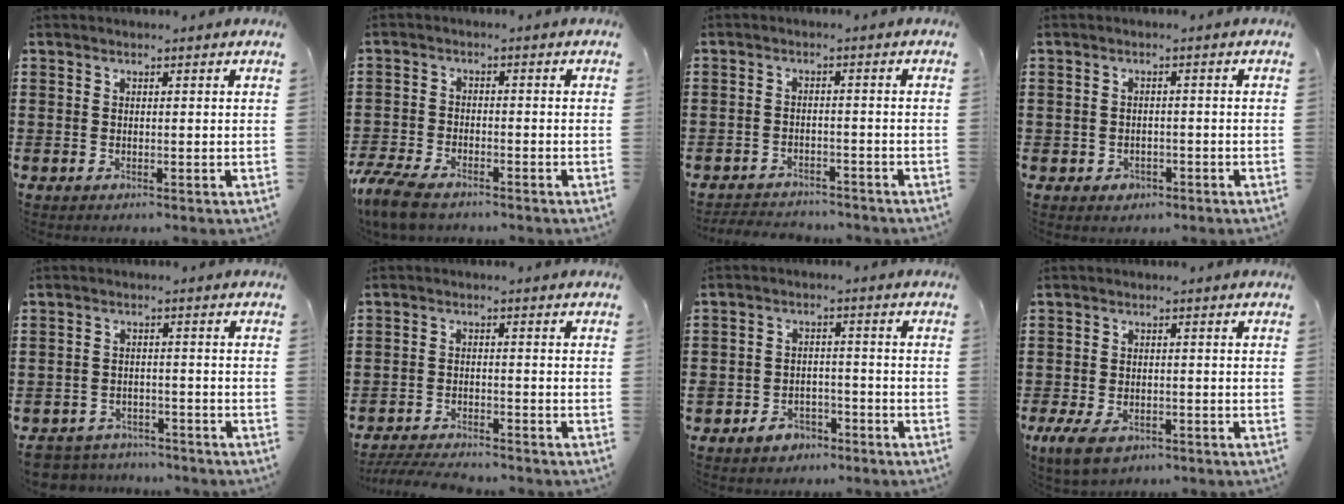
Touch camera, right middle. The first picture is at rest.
{"total": 5.1, "force": [-4.4, 1.4, 2.2], "torque": [-0.063, -0.003, -0.091]}
{"total": 3.1, "force": [-3.0, 0.6, -0.1], "torque": [-0.006, -0.001, -0.066]}
{"total": 1.4, "force": [-0.8, 1.1, 0.3], "torque": [-0.012, 0.002, -0.020]}
{"total": 3.8, "force": [-3.7, 0.7, -0.2], "torque": [-0.010, 0.000, -0.083]}
{"total": 3.8, "force": [-3.7, 0.3, 0.7], "torque": [-0.018, 0.000, -0.079]}
{"total": 3.5, "force": [-2.8, 1.9, 0.6], "torque": [-0.015, 0.011, -0.058]}
{"total": 3.4, "force": [-2.0, 1.9, 2.0], "torque": [-0.049, 0.001, -0.043]}